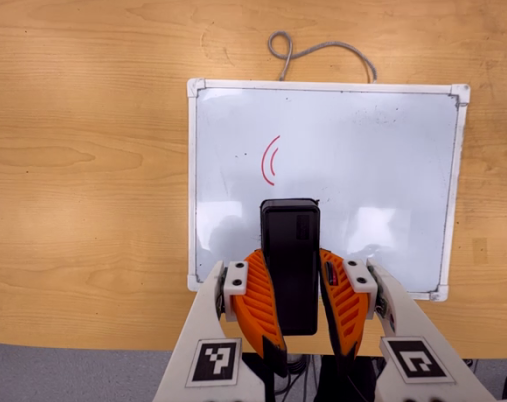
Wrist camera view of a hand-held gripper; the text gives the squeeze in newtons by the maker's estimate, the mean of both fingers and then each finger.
{"total": 11.5, "left": 7.3, "right": 15.6}